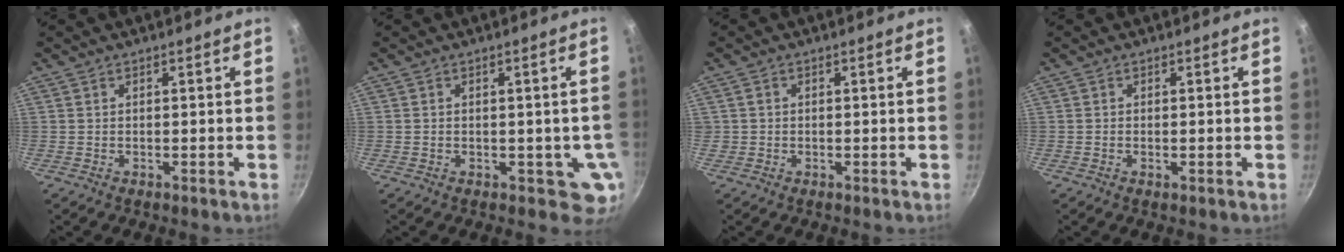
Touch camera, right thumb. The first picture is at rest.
{"total": 4.4, "force": [-0.5, 3.1, 3.2], "torque": [-0.026, -0.004, -0.005]}
{"total": 1.0, "force": [0.0, 1.0, 0.2], "torque": [0.001, 0.005, -0.001]}
{"total": 0.7, "force": [-0.2, 0.2, 0.6], "torque": [-0.011, 0.000, -0.004]}